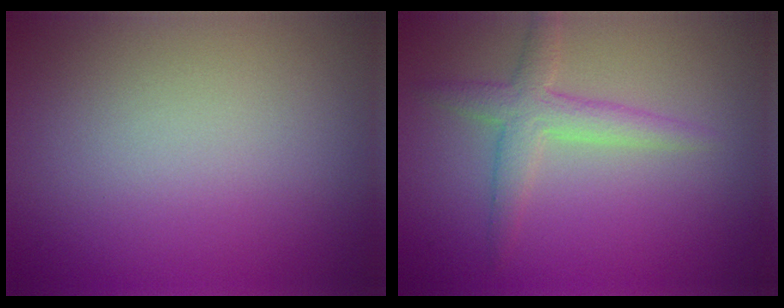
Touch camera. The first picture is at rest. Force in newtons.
{"total": 2.9, "press": 2.9, "slide": 0.1}